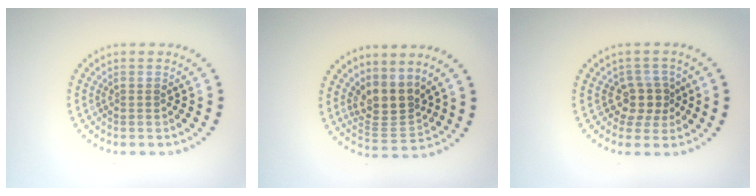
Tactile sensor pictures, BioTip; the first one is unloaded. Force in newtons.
{"total": 3.6, "press": 2.7, "slide": 2.4}
{"total": 2.5, "press": 2.1, "slide": 1.5}